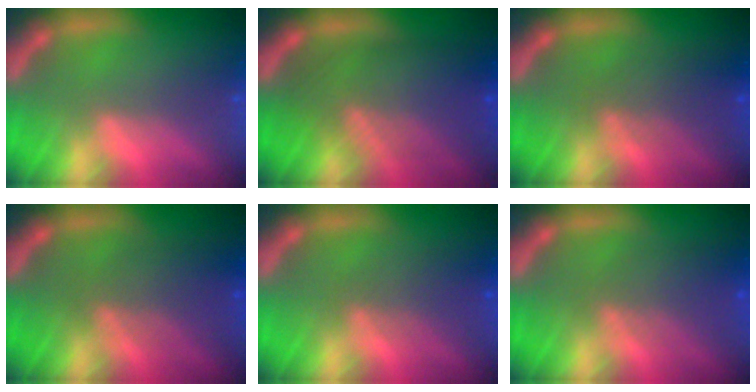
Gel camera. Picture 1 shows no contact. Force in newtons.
{"total": 8.5}
{"total": 4.1}
{"total": 5.1}
{"total": 3.5}
{"total": 4.6}